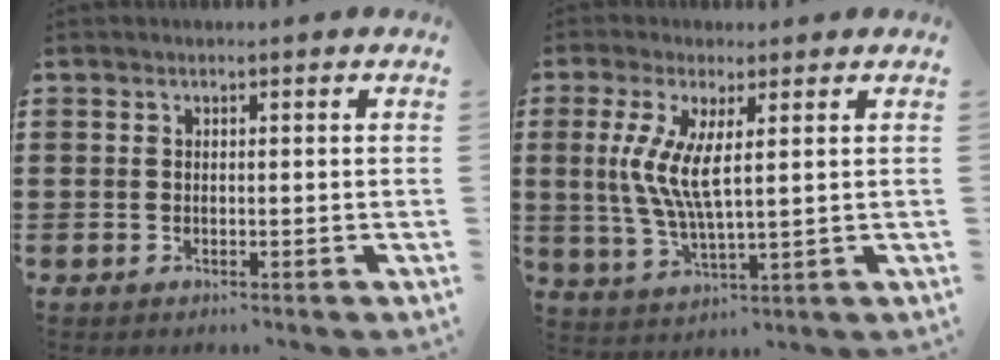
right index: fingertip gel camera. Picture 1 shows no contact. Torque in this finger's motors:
{"motor_torque": [0.82, 0.23, 0.37, 0.21]}